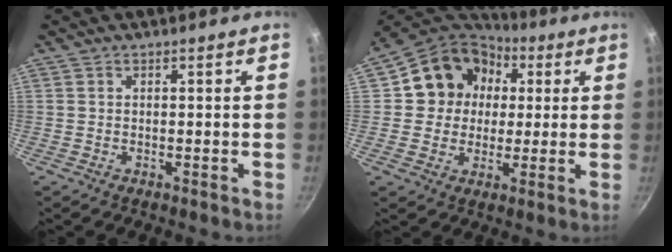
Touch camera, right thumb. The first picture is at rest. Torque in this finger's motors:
{"motor_torque": [0.09, 0.22, 0.03, -0.06, 0.10]}